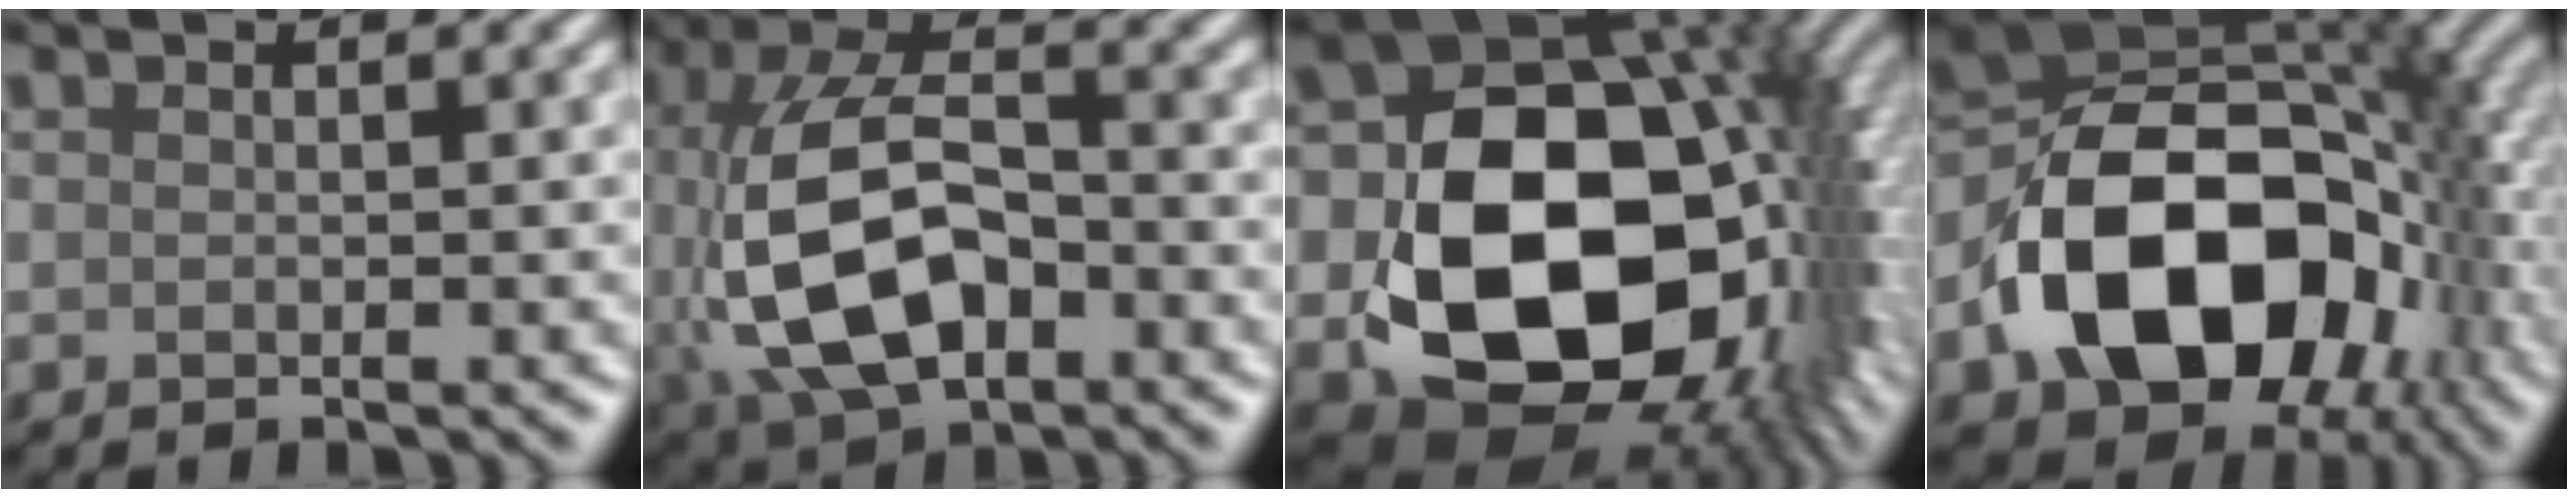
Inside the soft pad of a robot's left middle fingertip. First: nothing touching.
{"total": 10.2, "force": [-1.6, 5.9, 8.2], "torque": [-0.180, -0.007, -0.026]}
{"total": 19.5, "force": [-1.2, 13.9, 13.7], "torque": [-0.246, -0.052, 0.026]}
{"total": 16.6, "force": [-4.4, 10.9, 11.6], "torque": [-0.201, -0.010, -0.079]}